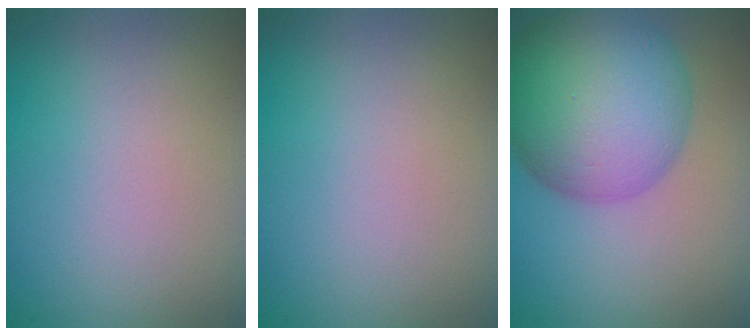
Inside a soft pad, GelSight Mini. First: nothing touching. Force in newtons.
{"total": 0.0}
{"total": 12.7, "press": 12.7, "slide": 0.2}